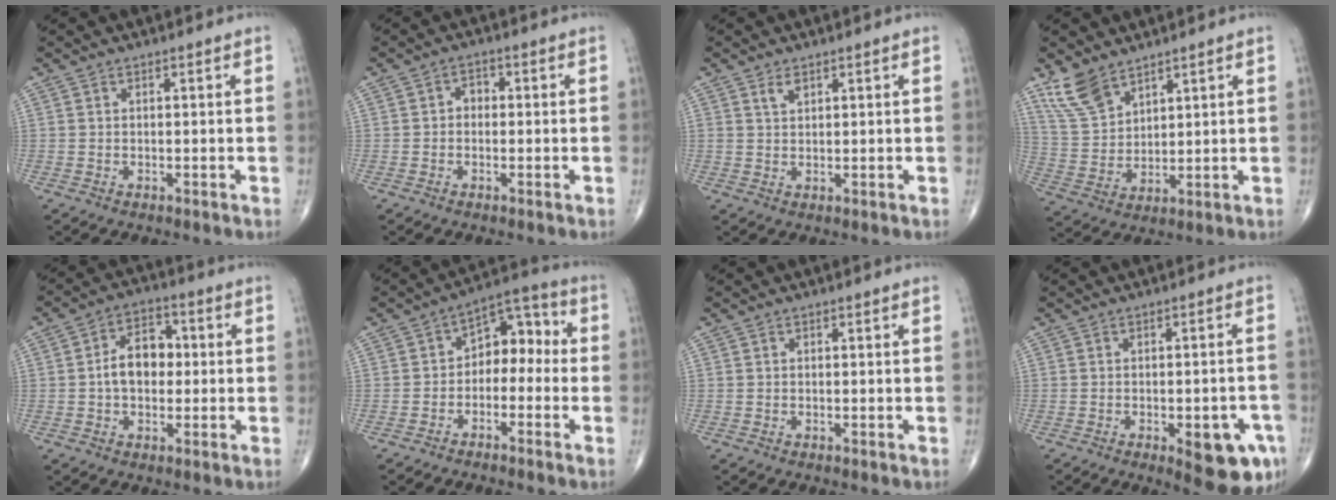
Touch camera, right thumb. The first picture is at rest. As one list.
[{"total": 2.3, "force": [-0.1, 1.9, 1.4], "torque": [-0.007, 0.013, -0.009]}, {"total": 2.0, "force": [1.2, 1.1, 1.1], "torque": [-0.017, -0.006, 0.026]}, {"total": 8.7, "force": [6.5, 4.4, 4.0], "torque": [-0.071, -0.026, 0.143]}, {"total": 8.7, "force": [0.1, 6.0, 6.4], "torque": [-0.083, 0.022, -0.007]}, {"total": 8.9, "force": [-1.4, 6.0, 6.4], "torque": [-0.054, 0.049, -0.040]}, {"total": 0.0}, {"total": 10.2, "force": [-4.1, 3.7, 8.6], "torque": [-0.079, 0.007, -0.042]}]